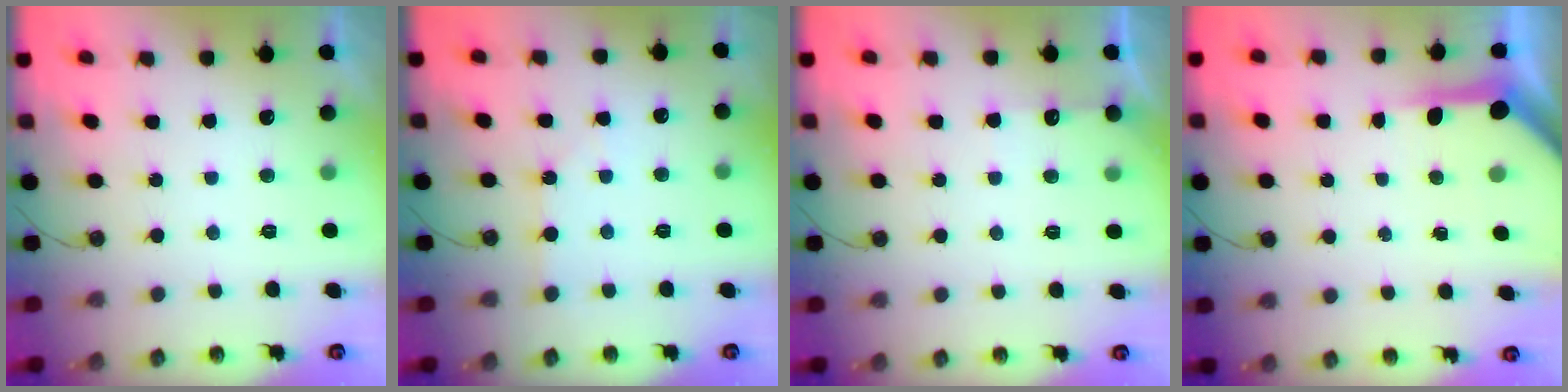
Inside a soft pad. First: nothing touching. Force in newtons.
{"total": 0.9, "press": 0.9, "slide": 0.1}
{"total": 5.9, "press": 5.9, "slide": 0.8}
{"total": 5.7, "press": 5.7, "slide": 0.3}